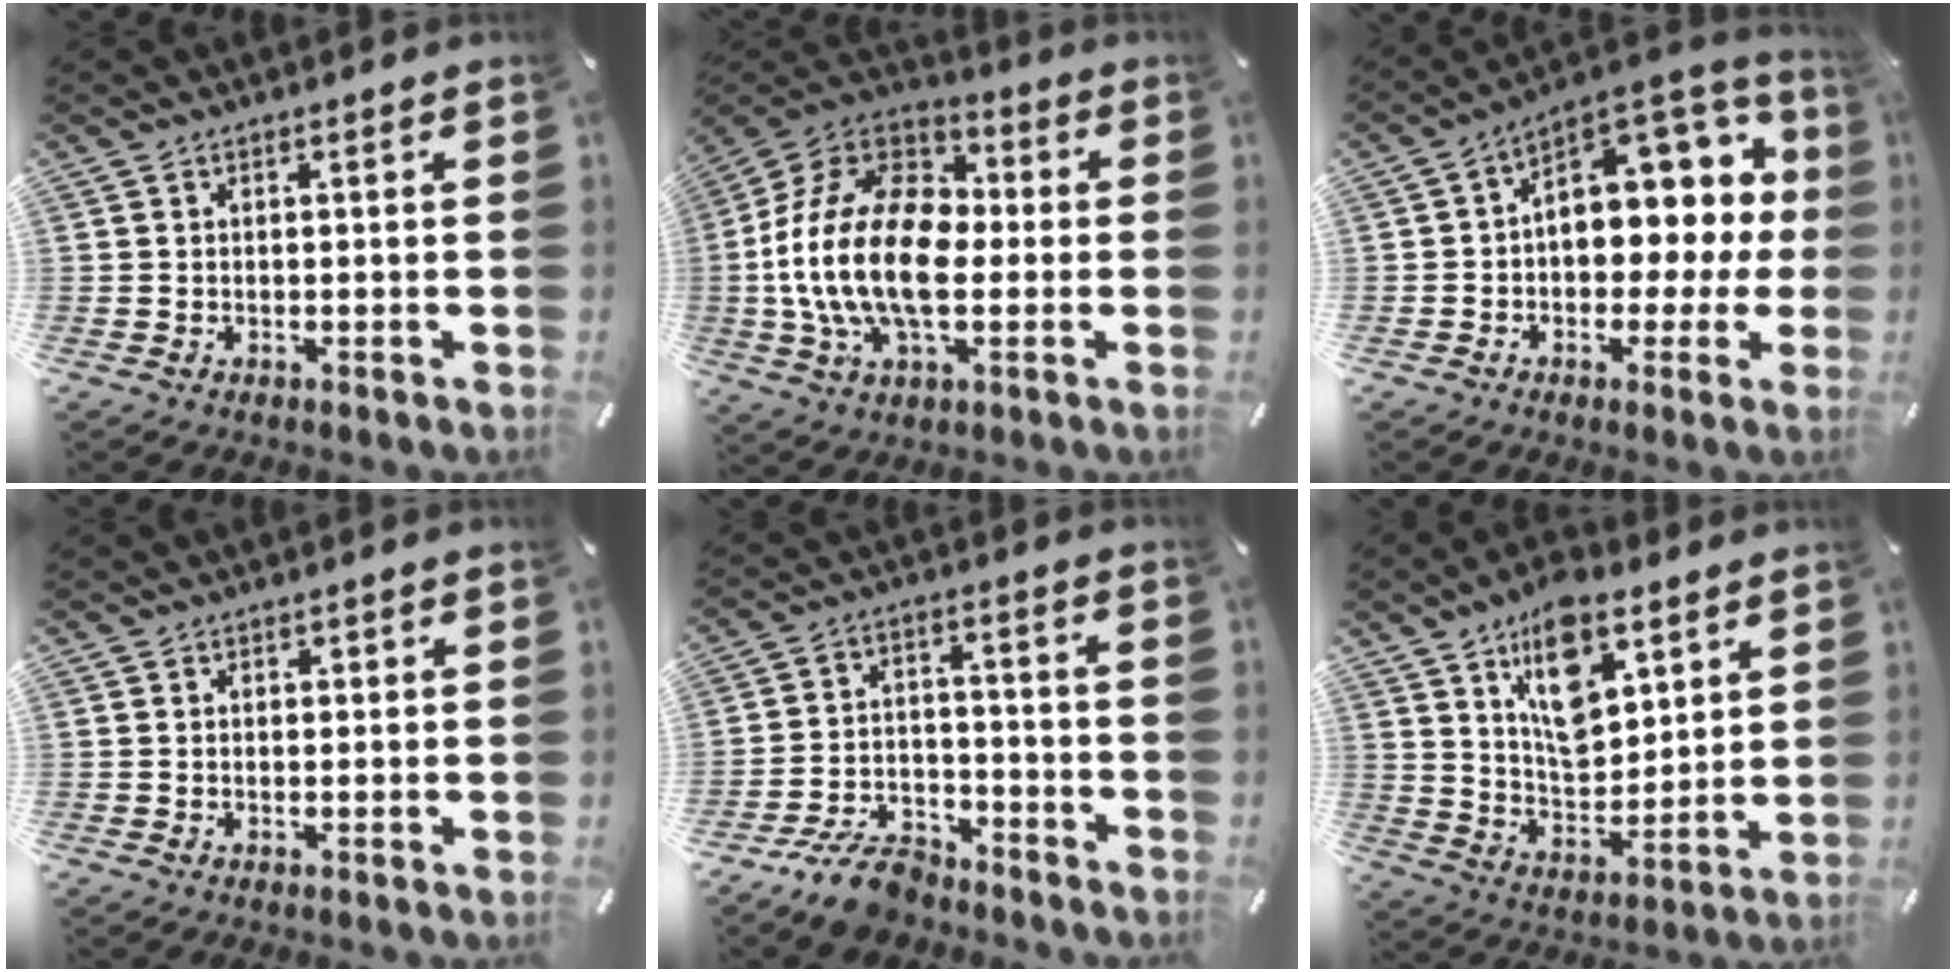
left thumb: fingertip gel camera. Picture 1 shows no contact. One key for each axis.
{"total": 21.2, "fx": -3.4, "fy": 13.2, "fz": 16.2, "tx": -0.351, "ty": 0.018, "tz": -0.059}
{"total": 11.8, "fx": 3.7, "fy": 8.6, "fz": 7.1, "tx": -0.077, "ty": -0.046, "tz": 0.067}
{"total": 0.7, "fx": 0.1, "fy": 0.6, "fz": 0.3, "tx": -0.007, "ty": 0.004, "tz": 0.001}
{"total": 9.6, "fx": -7.8, "fy": 4.2, "fz": 3.6, "tx": -0.055, "ty": 0.052, "tz": -0.143}
{"total": 14.3, "fx": 8.2, "fy": 8.5, "fz": 8.1, "tx": -0.135, "ty": -0.035, "tz": 0.149}